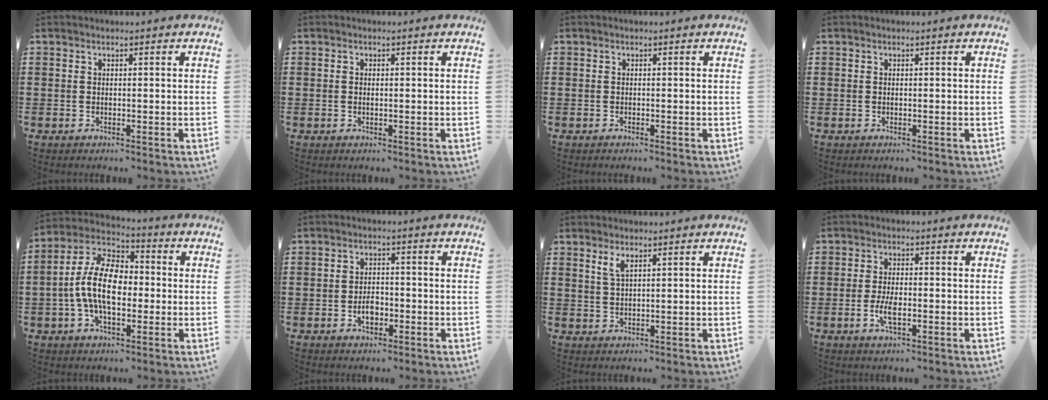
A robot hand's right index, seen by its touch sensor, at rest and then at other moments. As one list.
[{"total": 0.6, "force": [-0.1, 0.3, 0.5], "torque": [-0.012, -0.002, -0.001]}, {"total": 0.0}, {"total": 0.0}, {"total": 11.4, "force": [-1.0, 6.1, 9.5], "torque": [-0.222, 0.001, -0.025]}, {"total": 3.0, "force": [-1.1, 1.8, 2.2], "torque": [-0.035, -0.002, -0.020]}, {"total": 2.3, "force": [1.4, 0.7, 1.7], "torque": [-0.037, 0.004, 0.024]}, {"total": 3.8, "force": [-1.1, 1.5, 3.4], "torque": [-0.073, -0.002, -0.022]}]